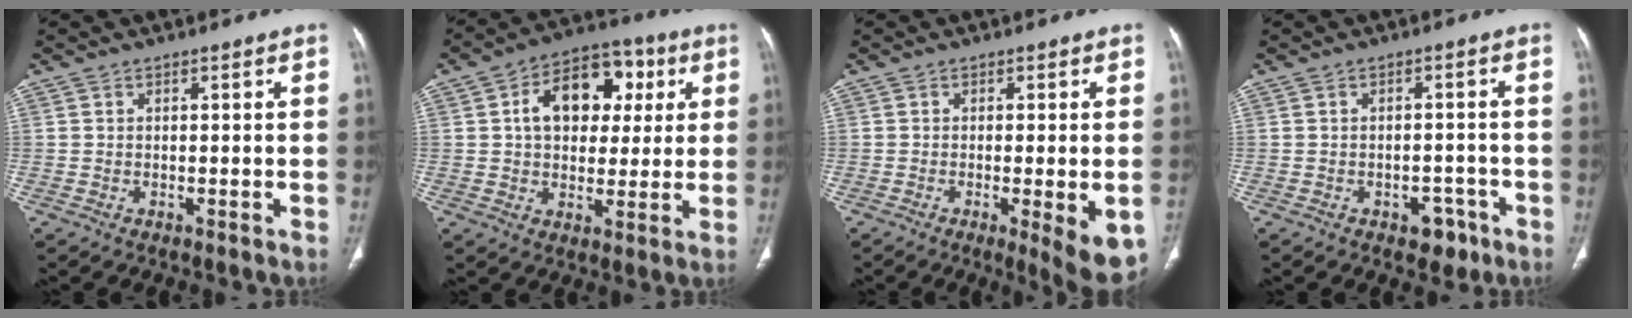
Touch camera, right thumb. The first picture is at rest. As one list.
[{"total": 14.7, "force": [3.6, 10.2, 10.0], "torque": [-0.108, 0.015, 0.049]}, {"total": 9.5, "force": [-3.3, 2.2, 8.7], "torque": [-0.107, -0.019, -0.043]}, {"total": 4.4, "force": [-2.5, 2.9, 2.2], "torque": [-0.008, 0.020, -0.028]}]